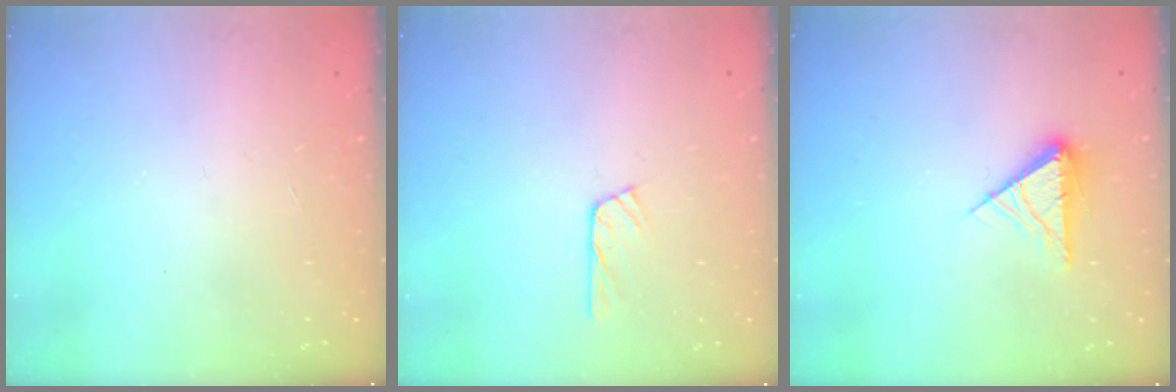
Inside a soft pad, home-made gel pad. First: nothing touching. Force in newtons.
{"total": 5.0, "press": 4.9, "slide": 0.6}
{"total": 8.2, "press": 8.0, "slide": 1.4}